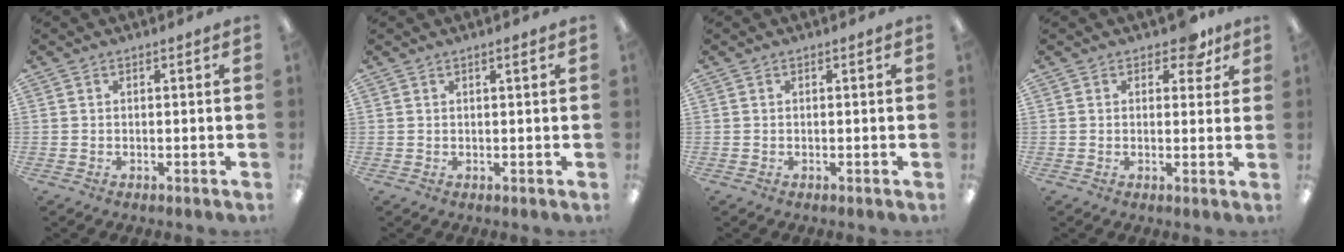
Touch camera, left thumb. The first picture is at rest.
{"total": 1.0, "force": [0.6, 0.1, 0.8], "torque": [-0.017, 0.000, 0.010]}
{"total": 0.0}
{"total": 5.7, "force": [3.7, 3.1, 3.1], "torque": [-0.029, -0.012, 0.061]}